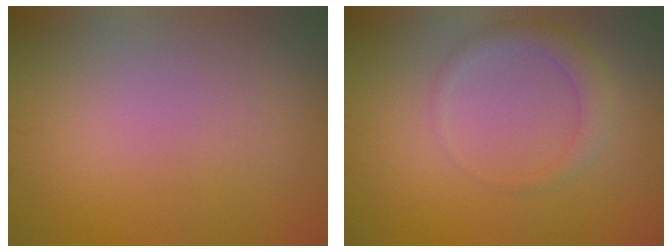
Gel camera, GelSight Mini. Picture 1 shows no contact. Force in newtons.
{"total": 2.1, "press": 2.1, "slide": 0.1}